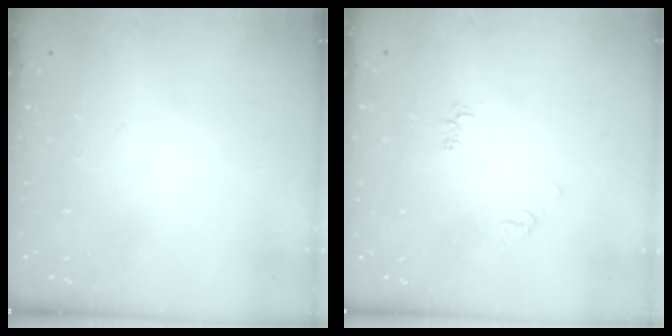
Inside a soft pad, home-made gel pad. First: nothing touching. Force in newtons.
{"total": 4.3, "press": 4.3, "slide": 0.5}